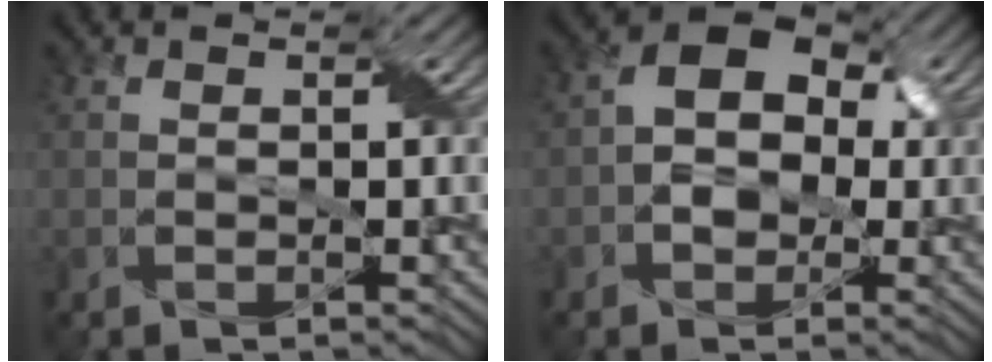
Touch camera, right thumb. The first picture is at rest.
{"total": 8.7, "force": [0.6, 6.4, 5.8], "torque": [-0.075, 0.031, -0.009]}